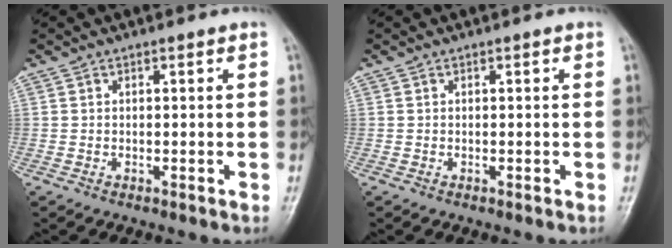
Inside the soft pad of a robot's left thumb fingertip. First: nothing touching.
{"total": 0.0}